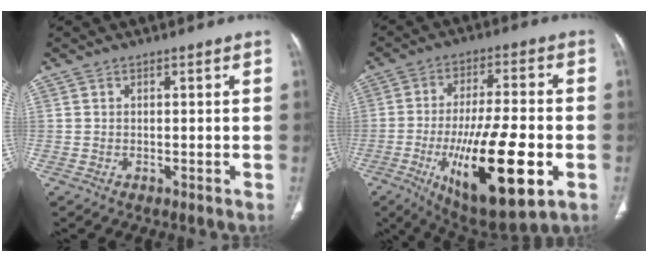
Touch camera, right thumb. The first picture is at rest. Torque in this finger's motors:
{"motor_torque": [-0.07, 1.32, 2.12, -0.65, 0.28]}